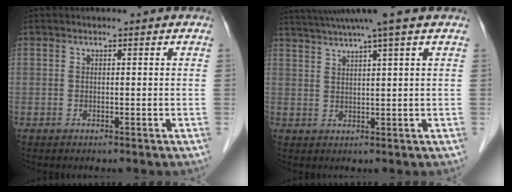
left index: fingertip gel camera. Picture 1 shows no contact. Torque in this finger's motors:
{"motor_torque": [1.04, -1.10, 0.56, 0.16]}